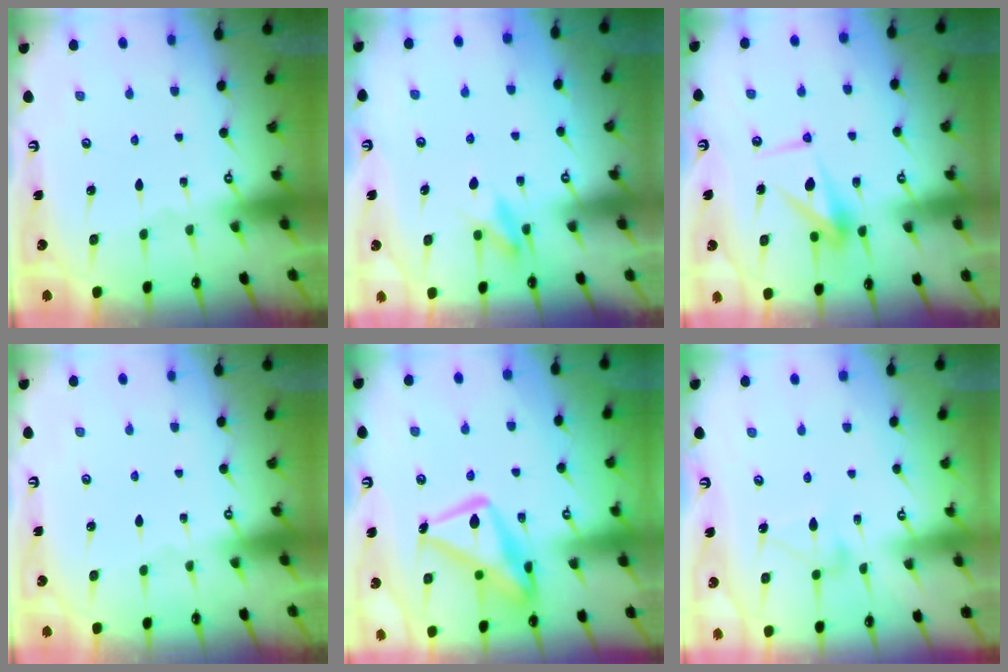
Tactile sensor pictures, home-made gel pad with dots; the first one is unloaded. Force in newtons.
{"total": 7.8, "press": 7.7, "slide": 1.1}
{"total": 10.0, "press": 10.0, "slide": 0.2}
{"total": 0.0}
{"total": 17.7, "press": 17.6, "slide": 1.7}
{"total": 8.3, "press": 8.3, "slide": 0.5}